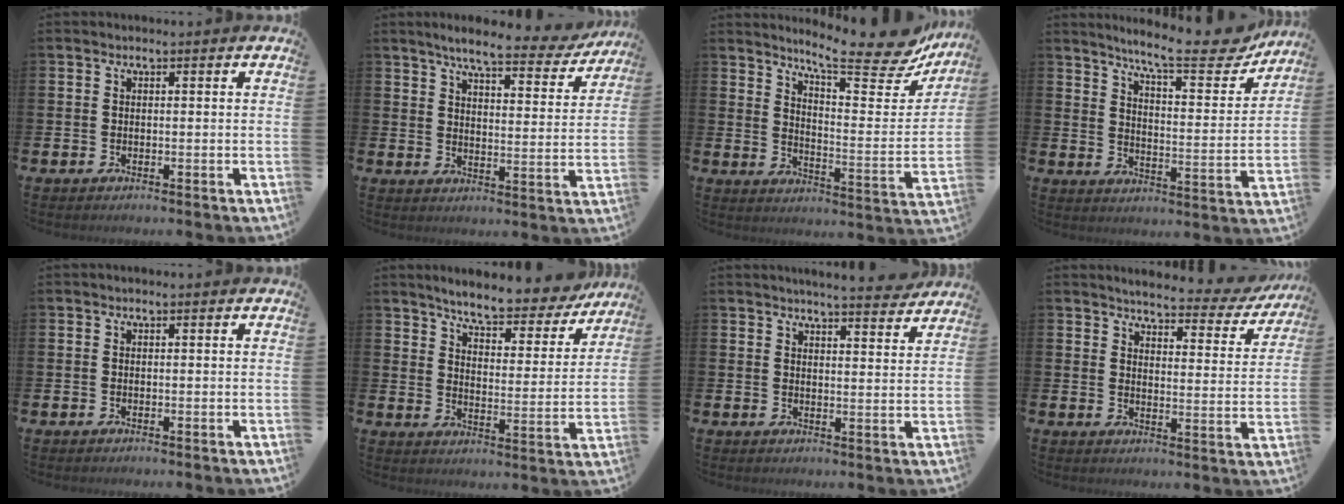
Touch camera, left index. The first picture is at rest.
{"total": 6.7, "force": [6.0, 1.0, 2.9], "torque": [-0.061, -0.035, 0.096]}
{"total": 11.2, "force": [9.7, 1.8, 5.3], "torque": [-0.089, -0.073, 0.162]}
{"total": 10.4, "force": [9.2, 1.4, 4.6], "torque": [-0.092, -0.059, 0.153]}
{"total": 0.0}
{"total": 6.6, "force": [6.2, 1.0, 2.1], "torque": [-0.066, -0.044, 0.102]}
{"total": 5.1, "force": [5.0, -0.2, 0.9], "torque": [-0.014, -0.036, 0.085]}
{"total": 3.9, "force": [3.7, 0.8, 0.9], "torque": [-0.029, -0.031, 0.054]}